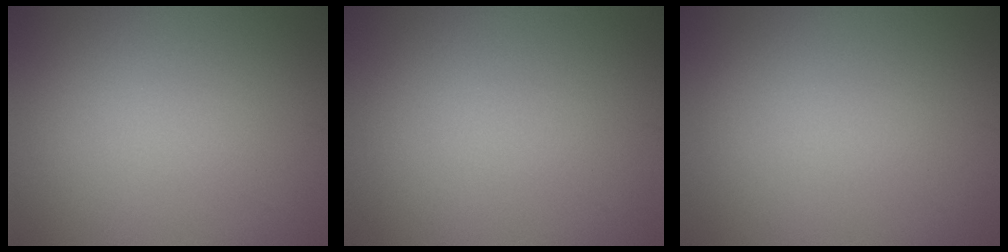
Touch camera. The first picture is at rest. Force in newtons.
{"total": 0.0}
{"total": 0.0}